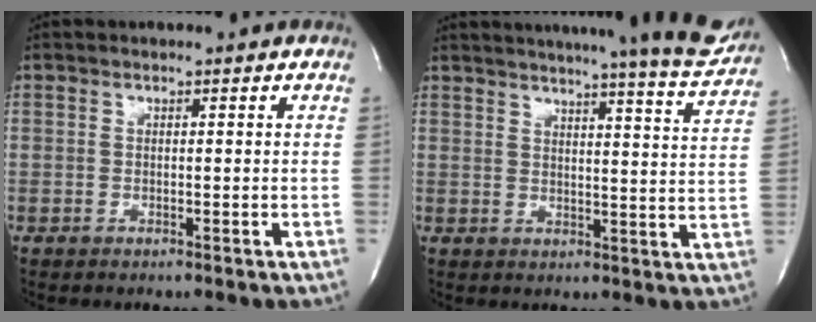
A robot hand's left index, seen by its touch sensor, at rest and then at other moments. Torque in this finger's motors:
{"motor_torque": [0.62, -0.79, 0.60, 0.11]}